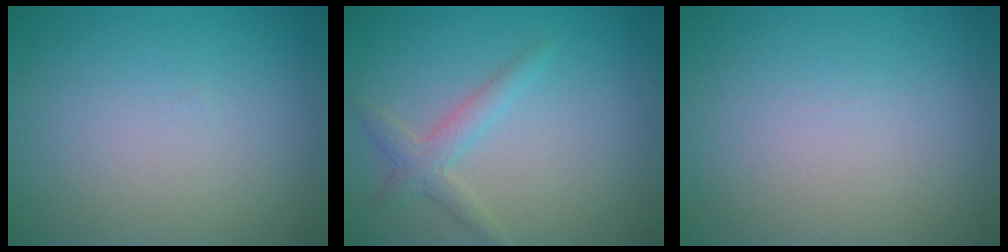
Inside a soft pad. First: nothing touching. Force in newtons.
{"total": 2.2, "press": 2.2, "slide": 0.1}
{"total": 0.0}